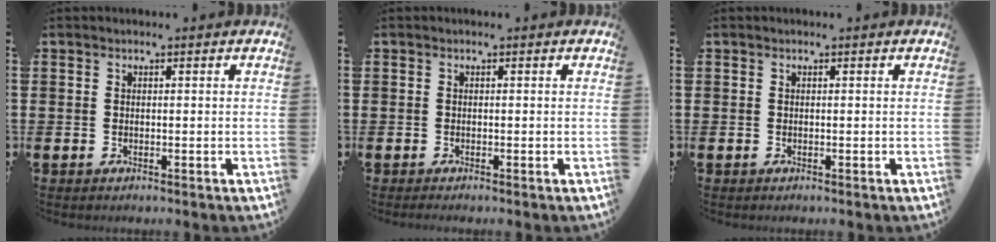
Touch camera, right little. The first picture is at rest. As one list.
[{"total": 0.0}, {"total": 0.0}]